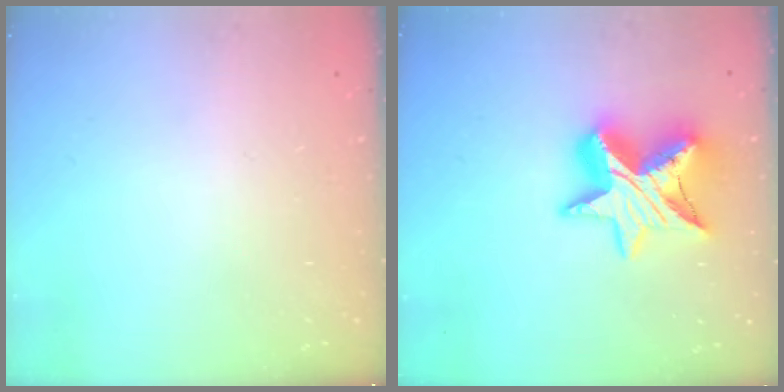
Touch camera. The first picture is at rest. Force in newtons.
{"total": 15.7, "press": 15.6, "slide": 1.1}